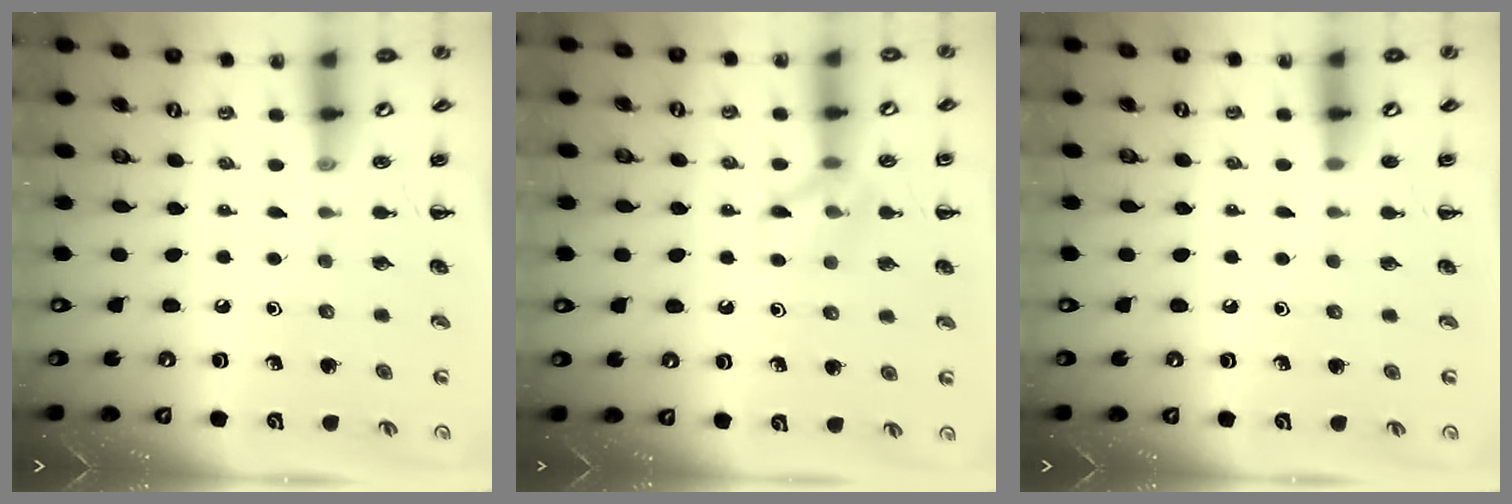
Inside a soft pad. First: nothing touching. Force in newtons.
{"total": 9.6, "press": 9.5, "slide": 1.0}
{"total": 1.9, "press": 1.9, "slide": 0.4}